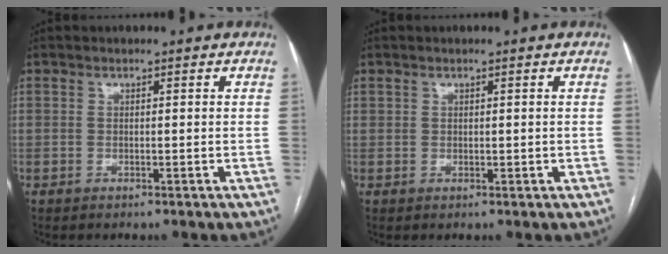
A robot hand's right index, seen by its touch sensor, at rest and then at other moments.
{"total": 0.6, "force": [0.5, 0.4, 0.1], "torque": [0.011, 0.001, 0.008]}